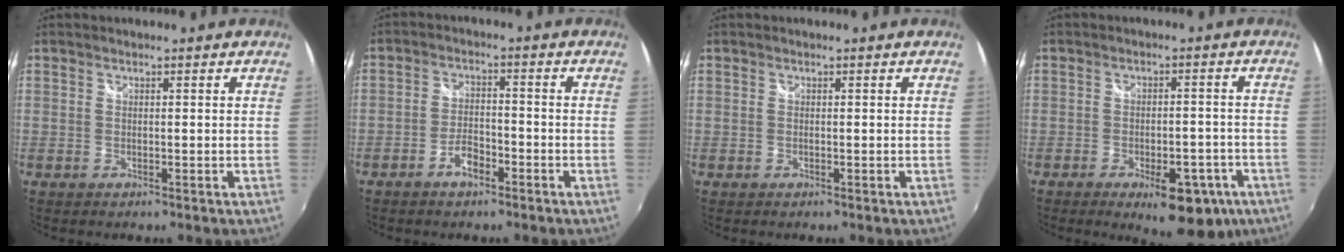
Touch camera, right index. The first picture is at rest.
{"total": 4.2, "force": [-2.9, 1.8, 2.5], "torque": [-0.058, 0.009, -0.048]}
{"total": 0.0}
{"total": 12.8, "force": [-7.5, 5.4, 8.9], "torque": [-0.128, -0.007, -0.086]}